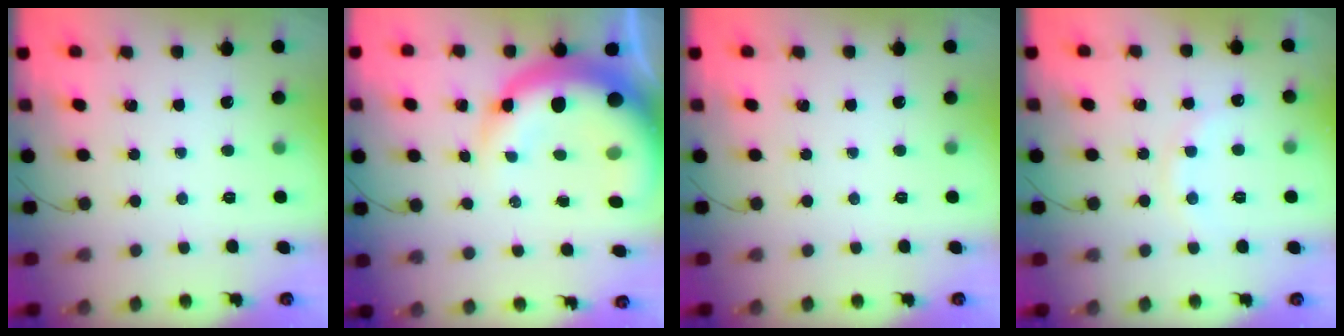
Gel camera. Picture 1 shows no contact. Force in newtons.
{"total": 18.1, "press": 17.6, "slide": 4.5}
{"total": 0.0}
{"total": 8.4, "press": 8.3, "slide": 1.6}